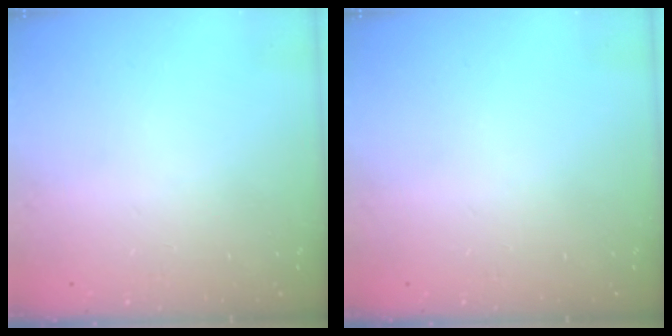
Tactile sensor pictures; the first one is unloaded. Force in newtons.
{"total": 0.0}